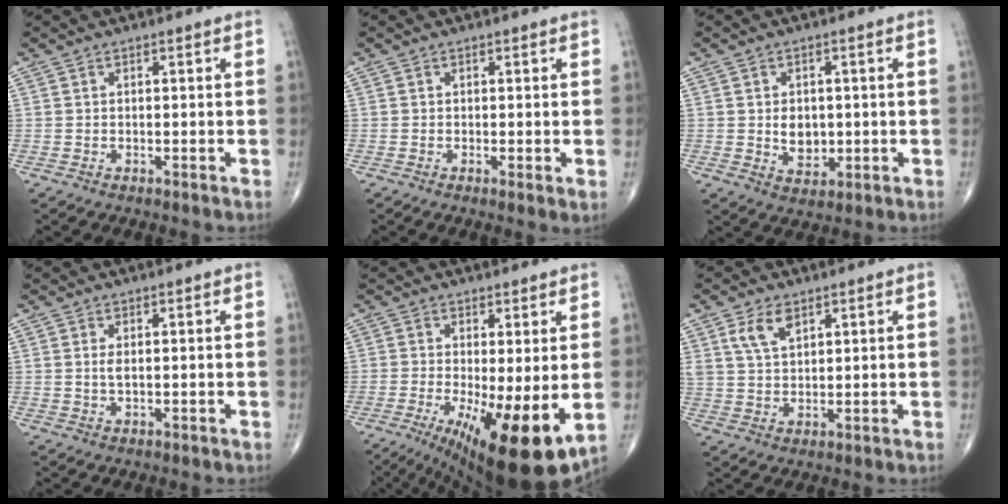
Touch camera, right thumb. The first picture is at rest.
{"total": 1.4, "force": [-0.1, 0.2, 1.3], "torque": [-0.027, -0.007, -0.005]}
{"total": 5.1, "force": [0.1, 3.9, 3.3], "torque": [-0.028, -0.004, 0.011]}
{"total": 1.5, "force": [0.3, 0.5, 1.4], "torque": [-0.033, -0.001, 0.010]}
{"total": 14.9, "force": [-3.4, 4.2, 13.9], "torque": [-0.203, -0.023, -0.036]}
{"total": 5.6, "force": [3.0, 3.0, 3.6], "torque": [-0.061, -0.012, 0.062]}